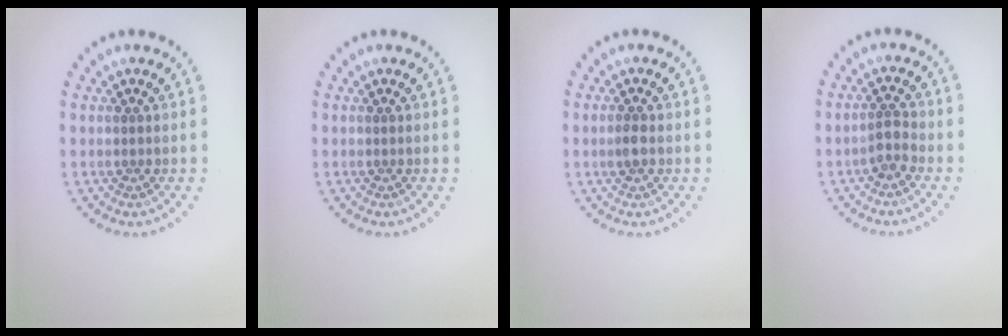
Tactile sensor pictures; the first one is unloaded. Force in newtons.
{"total": 0.0}
{"total": 1.3, "press": 1.3, "slide": 0.2}
{"total": 1.7, "press": 1.4, "slide": 1.0}